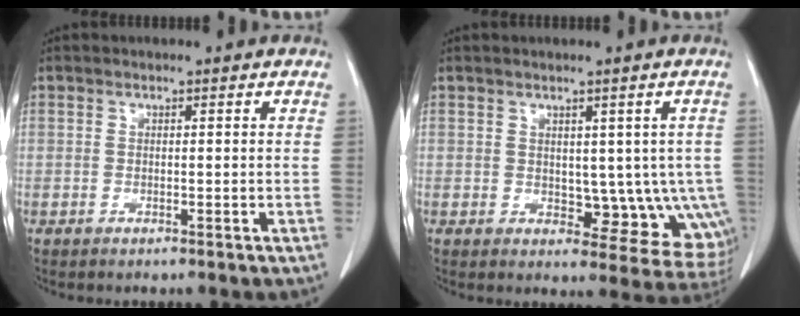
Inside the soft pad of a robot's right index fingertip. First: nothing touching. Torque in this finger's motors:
{"motor_torque": [0.00, 0.22, 0.04, 0.00]}